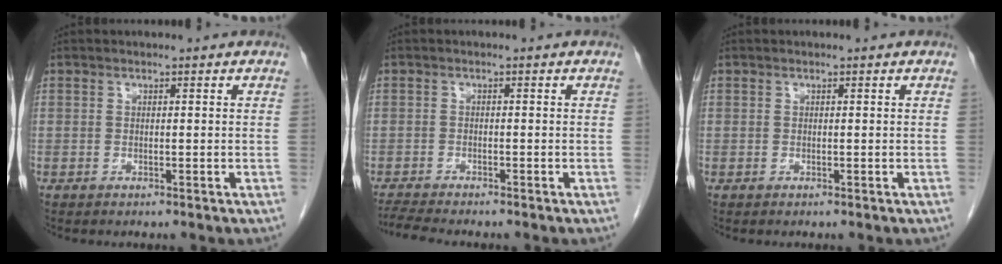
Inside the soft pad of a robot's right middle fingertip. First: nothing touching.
{"total": 4.7, "force": [-4.4, -0.2, 1.7], "torque": [-0.032, -0.014, -0.072]}
{"total": 0.0}